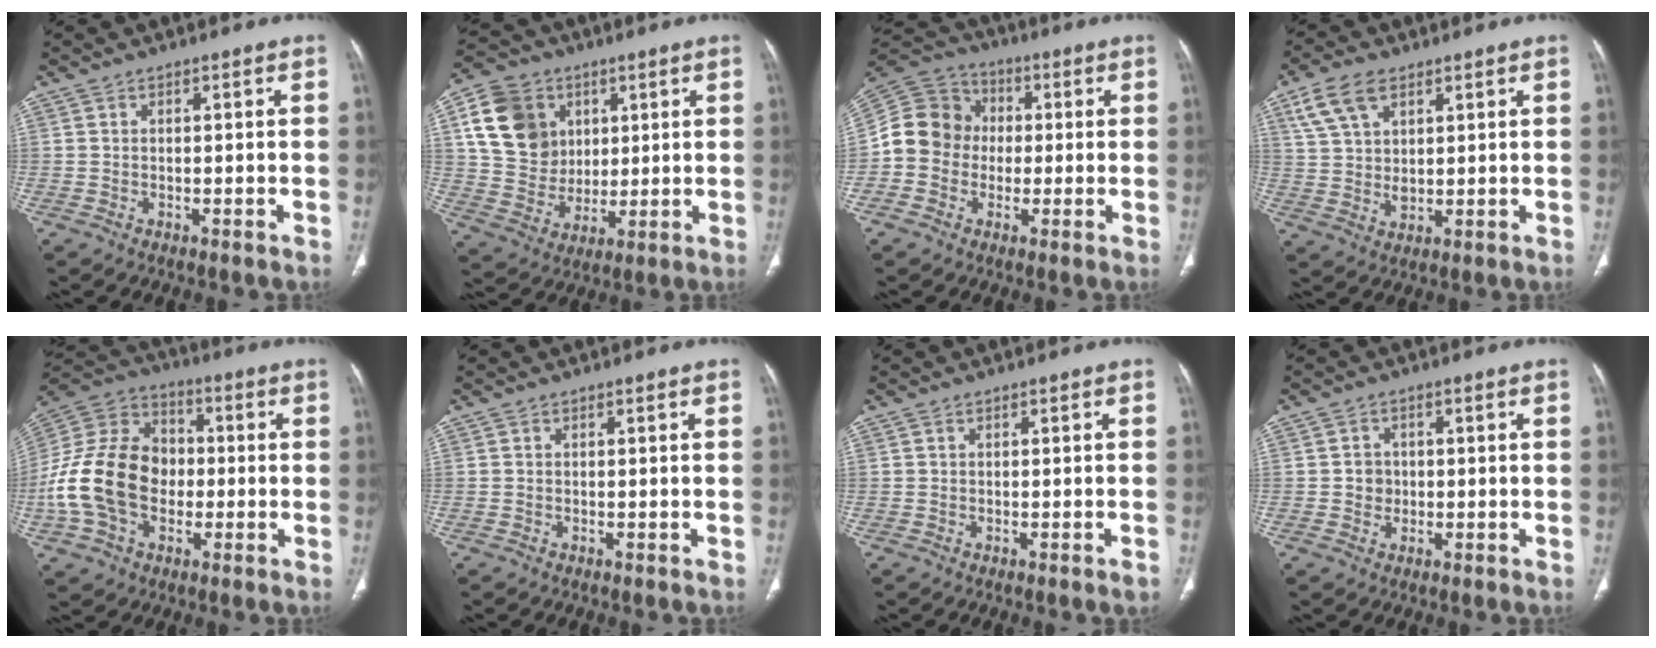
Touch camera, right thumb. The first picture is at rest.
{"total": 15.2, "force": [5.1, 12.6, 6.9], "torque": [-0.103, -0.005, 0.098]}
{"total": 12.3, "force": [-0.7, 11.2, 5.1], "torque": [-0.080, 0.034, -0.022]}
{"total": 9.1, "force": [4.8, 5.1, 5.7], "torque": [-0.107, -0.010, 0.098]}
{"total": 20.0, "force": [-2.9, 14.6, 13.3], "torque": [-0.258, 0.034, -0.052]}
{"total": 0.0}
{"total": 1.1, "force": [-0.7, 0.0, 0.8], "torque": [-0.013, -0.002, -0.008]}
{"total": 2.7, "force": [-0.1, 2.5, 0.9], "torque": [0.004, 0.007, -0.002]}